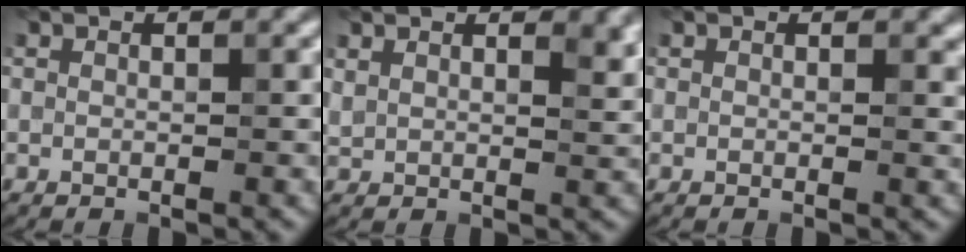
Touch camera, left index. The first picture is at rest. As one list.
[{"total": 3.8, "force": [2.5, 1.5, 2.4], "torque": [-0.035, 0.007, 0.047]}, {"total": 0.8, "force": [0.2, 0.4, 0.6], "torque": [-0.005, -0.005, 0.002]}]